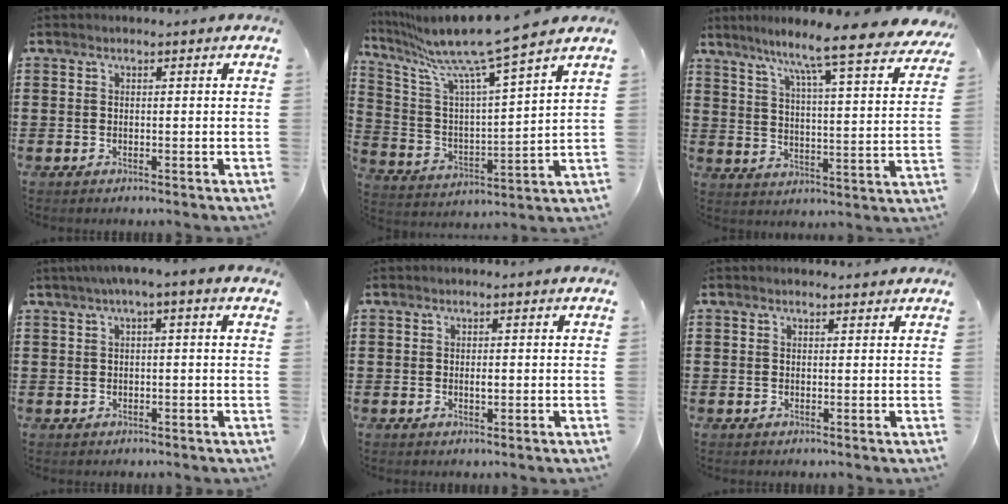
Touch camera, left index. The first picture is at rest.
{"total": 10.6, "force": [9.0, -0.8, 5.5], "torque": [-0.143, -0.064, 0.146]}
{"total": 8.4, "force": [7.3, -0.8, 4.2], "torque": [-0.095, -0.065, 0.111]}
{"total": 1.6, "force": [-0.6, 0.3, 1.5], "torque": [-0.025, 0.000, -0.013]}
{"total": 1.1, "force": [0.0, 0.4, 1.1], "torque": [-0.022, 0.000, -0.001]}
{"total": 0.6, "force": [0.6, 0.3, 0.0], "torque": [-0.001, 0.002, 0.011]}